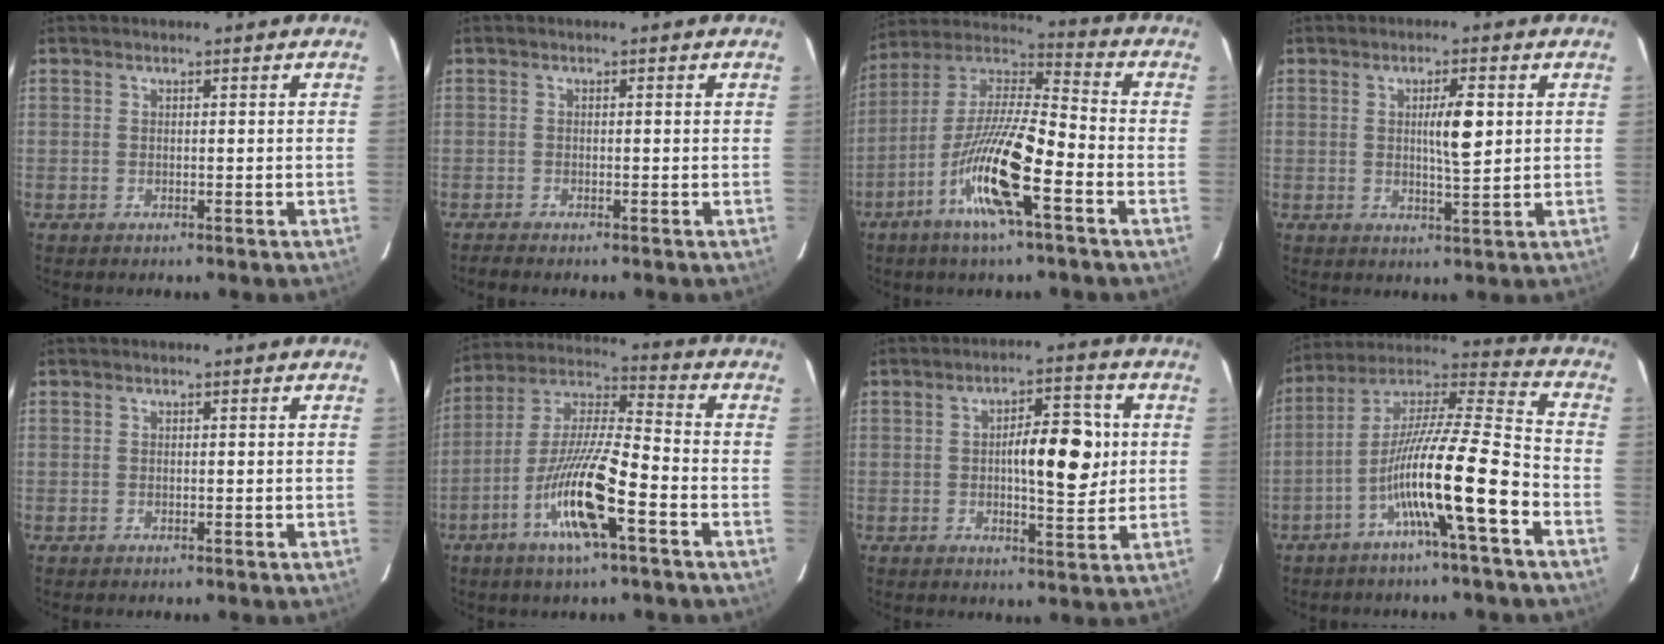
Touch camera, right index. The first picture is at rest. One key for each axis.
{"total": 1.3, "fx": -1.0, "fy": -0.1, "fz": 0.7, "tx": -0.013, "ty": -0.002, "tz": -0.019}
{"total": 15.9, "fx": -6.8, "fy": 1.5, "fz": 14.3, "tx": -0.283, "ty": -0.006, "tz": -0.129}
{"total": 4.9, "fx": 1.0, "fy": 0.6, "fz": 4.8, "tx": -0.080, "ty": 0.000, "tz": 0.015}
{"total": 0.0}
{"total": 14.8, "fx": -6.3, "fy": 1.4, "fz": 13.4, "tx": -0.266, "ty": -0.007, "tz": -0.118}
{"total": 9.3, "fx": 0.7, "fy": 2.8, "fz": 8.8, "tx": -0.131, "ty": 0.011, "tz": 0.012}
{"total": 15.7, "fx": -6.5, "fy": -0.2, "fz": 14.2, "tx": -0.258, "ty": 0.008, "tz": -0.120}